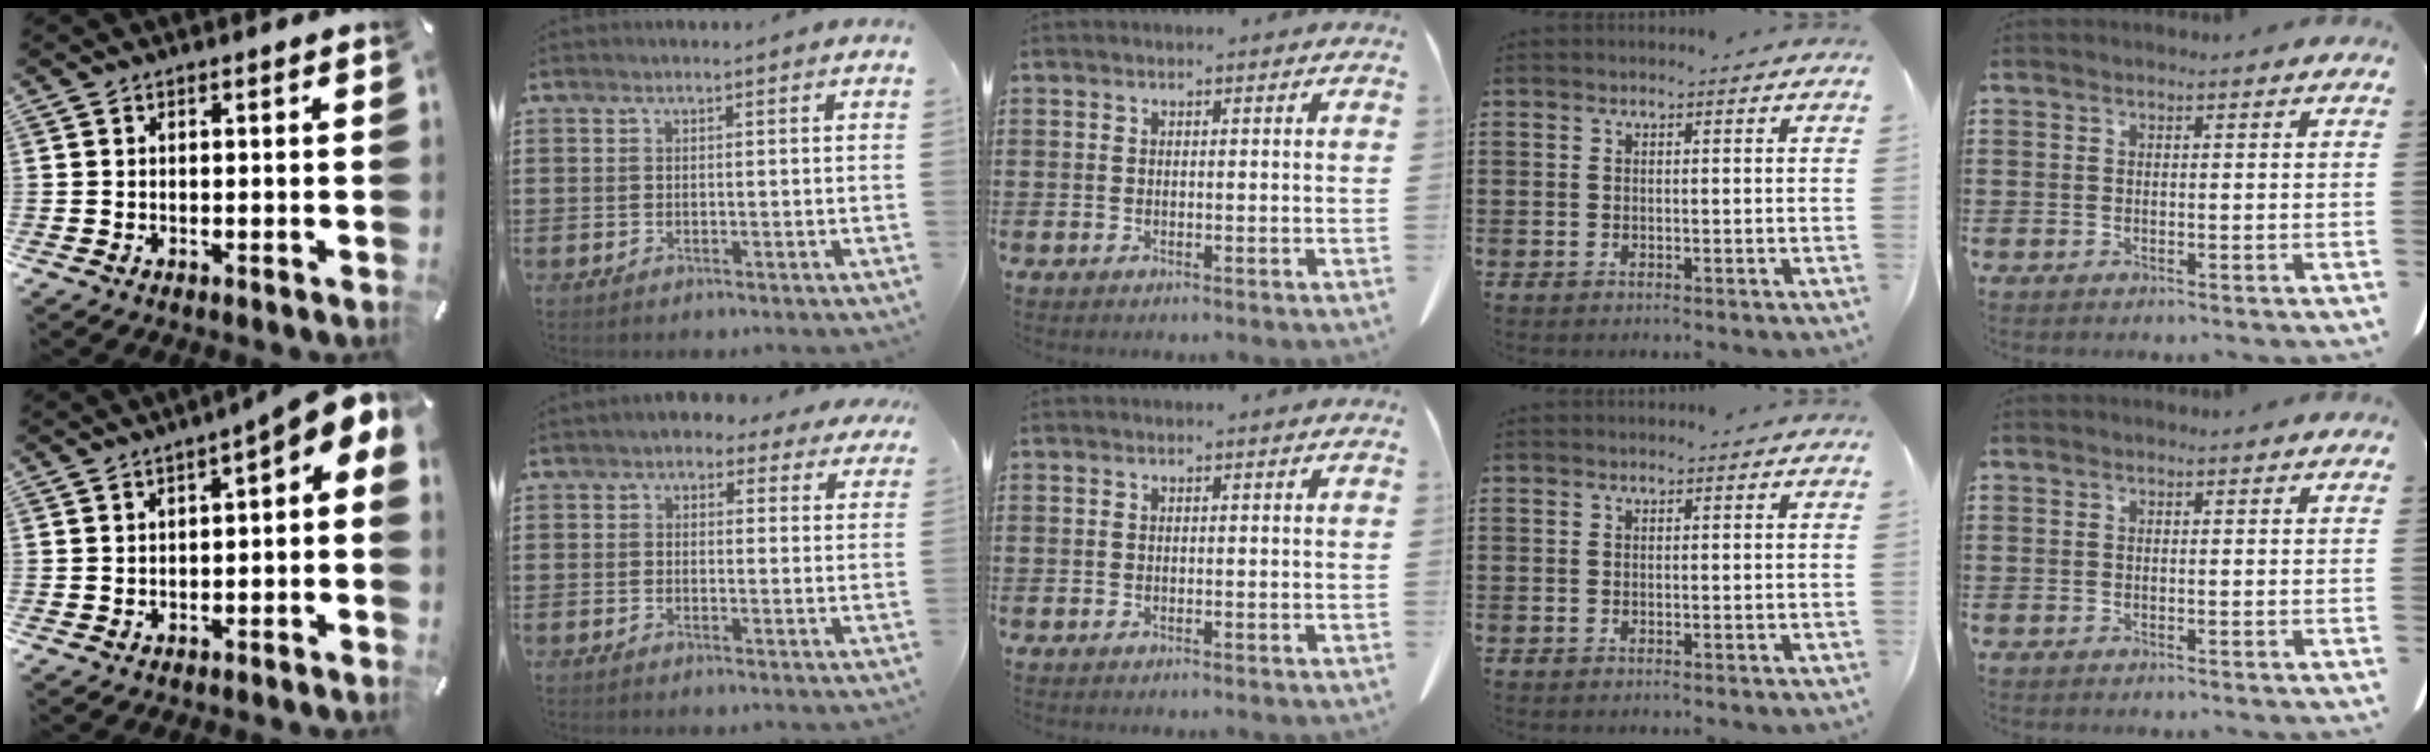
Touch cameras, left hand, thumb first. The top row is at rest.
{"thumb": {"total": 5.4, "force": [0.8, 2.0, 4.9], "torque": [-0.071, -0.017, 0.008]}, "index": {"total": 3.7, "force": [3.0, 1.5, 1.4], "torque": [-0.030, -0.002, 0.054]}}